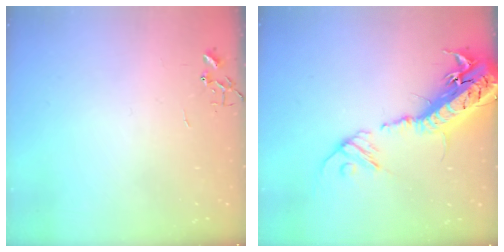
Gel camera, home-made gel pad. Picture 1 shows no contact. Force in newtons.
{"total": 23.7, "press": 23.1, "slide": 5.3}